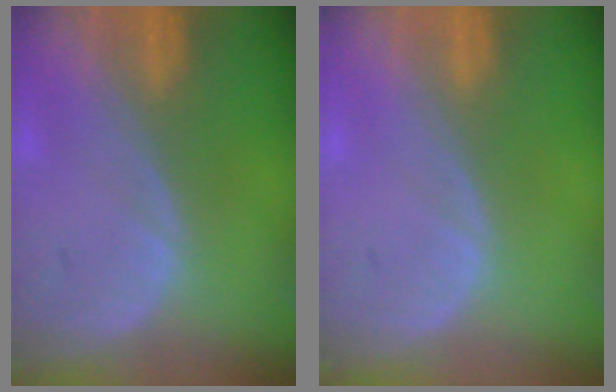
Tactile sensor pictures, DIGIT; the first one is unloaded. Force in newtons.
{"total": 0.0}